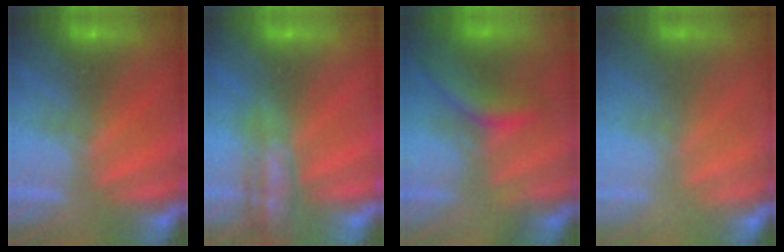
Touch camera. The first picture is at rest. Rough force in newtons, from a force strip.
{"total": 2.8}
{"total": 7.7}
{"total": 2.2}